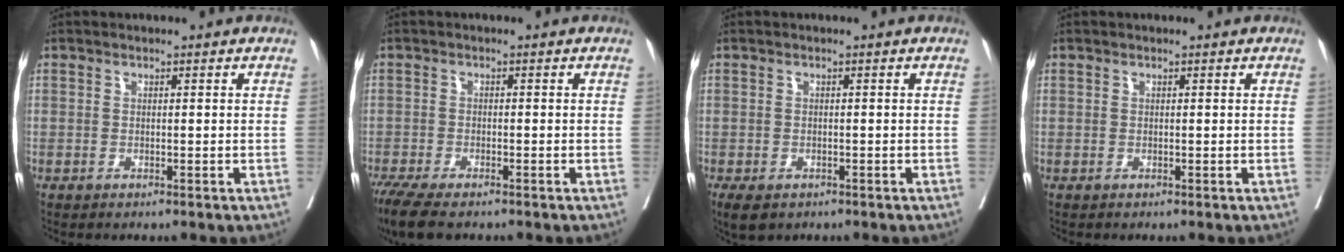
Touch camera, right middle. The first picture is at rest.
{"total": 7.0, "force": [-5.5, 1.8, 4.1], "torque": [-0.072, -0.016, -0.090]}
{"total": 3.9, "force": [-2.6, 2.2, 1.9], "torque": [-0.033, -0.008, -0.038]}
{"total": 0.0}